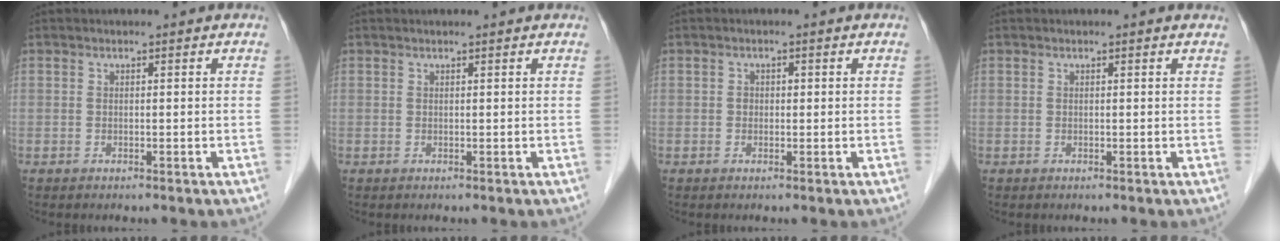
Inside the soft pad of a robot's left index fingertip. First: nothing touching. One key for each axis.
{"total": 1.5, "fx": 1.4, "fy": -0.2, "fz": 0.6, "tx": -0.010, "ty": 0.009, "tz": 0.021}
{"total": 0.9, "fx": 0.0, "fy": 0.8, "fz": 0.4, "tx": -0.004, "ty": 0.005, "tz": -0.003}
{"total": 1.0, "fx": 0.9, "fy": -0.1, "fz": 0.4, "tx": -0.014, "ty": 0.001, "tz": 0.009}